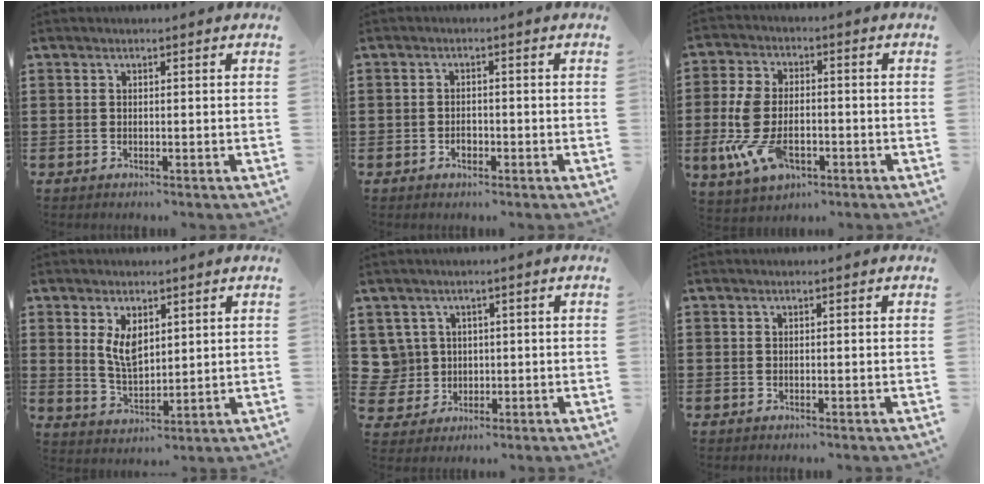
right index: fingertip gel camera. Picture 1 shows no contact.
{"total": 1.5, "force": [-0.7, 1.0, 0.9], "torque": [-0.020, 0.000, -0.014]}
{"total": 9.6, "force": [-2.9, 5.3, 7.5], "torque": [-0.187, -0.007, -0.057]}
{"total": 5.1, "force": [2.1, 2.8, 3.8], "torque": [-0.073, 0.002, 0.036]}
{"total": 4.7, "force": [1.0, 4.6, 0.4], "torque": [-0.041, 0.010, 0.020]}
{"total": 0.0}